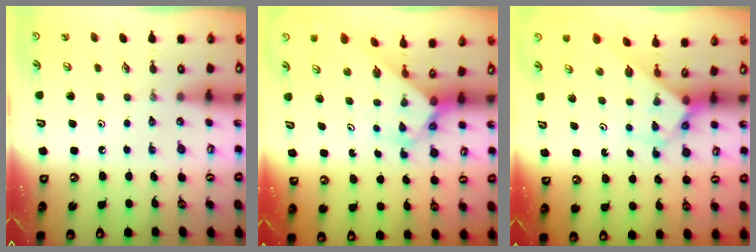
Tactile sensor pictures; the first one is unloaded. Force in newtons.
{"total": 2.6, "press": 2.6, "slide": 0.2}
{"total": 2.7, "press": 2.7, "slide": 0.1}